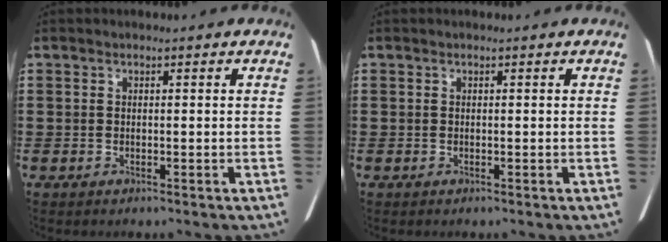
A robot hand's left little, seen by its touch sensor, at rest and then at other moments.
{"total": 0.0}